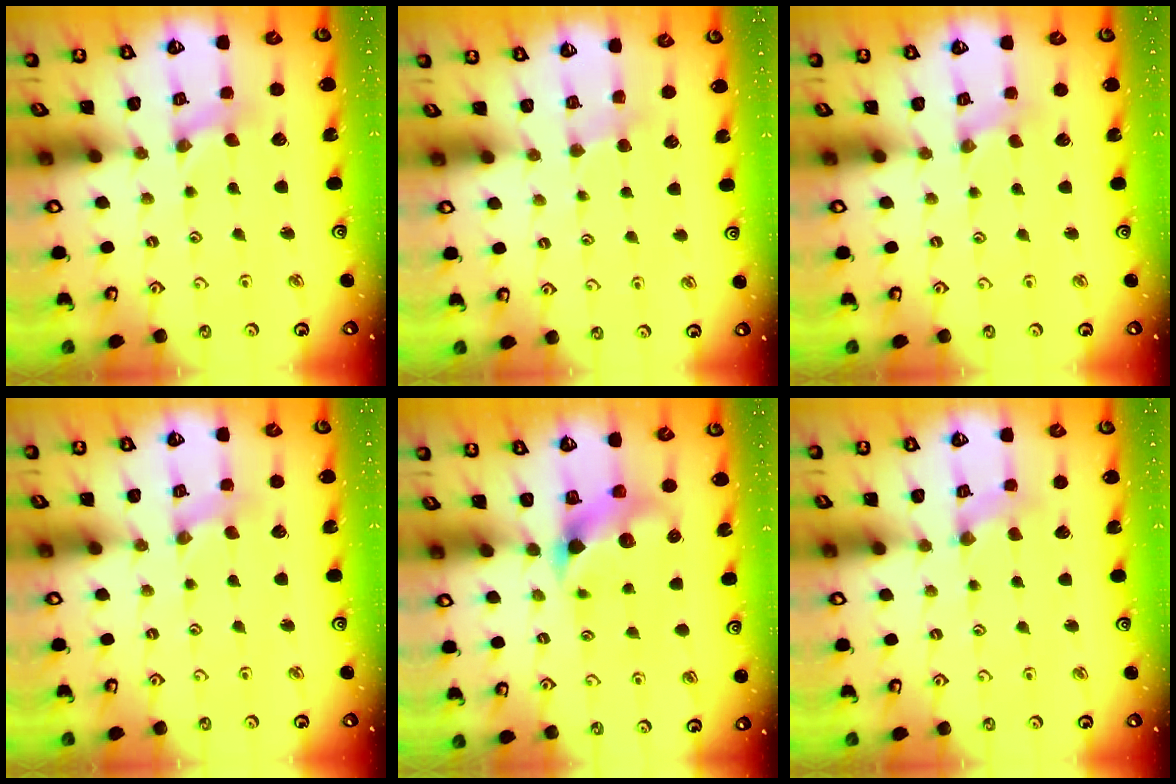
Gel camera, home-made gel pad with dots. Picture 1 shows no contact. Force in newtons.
{"total": 2.5, "press": 2.5, "slide": 0.4}
{"total": 0.0}
{"total": 0.0}
{"total": 6.3, "press": 6.3, "slide": 0.6}
{"total": 0.6, "press": 0.6, "slide": 0.2}